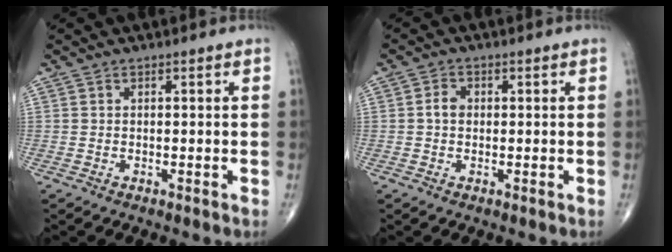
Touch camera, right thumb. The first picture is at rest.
{"total": 2.0, "force": [0.0, 1.6, 1.3], "torque": [-0.017, 0.007, -0.004]}